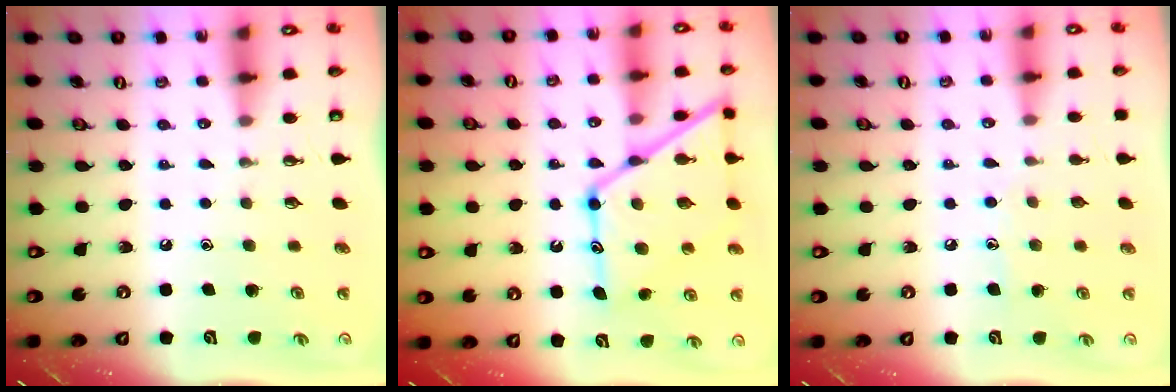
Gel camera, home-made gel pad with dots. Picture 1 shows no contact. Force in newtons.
{"total": 18.7, "press": 18.6, "slide": 1.6}
{"total": 6.2, "press": 6.2, "slide": 0.6}